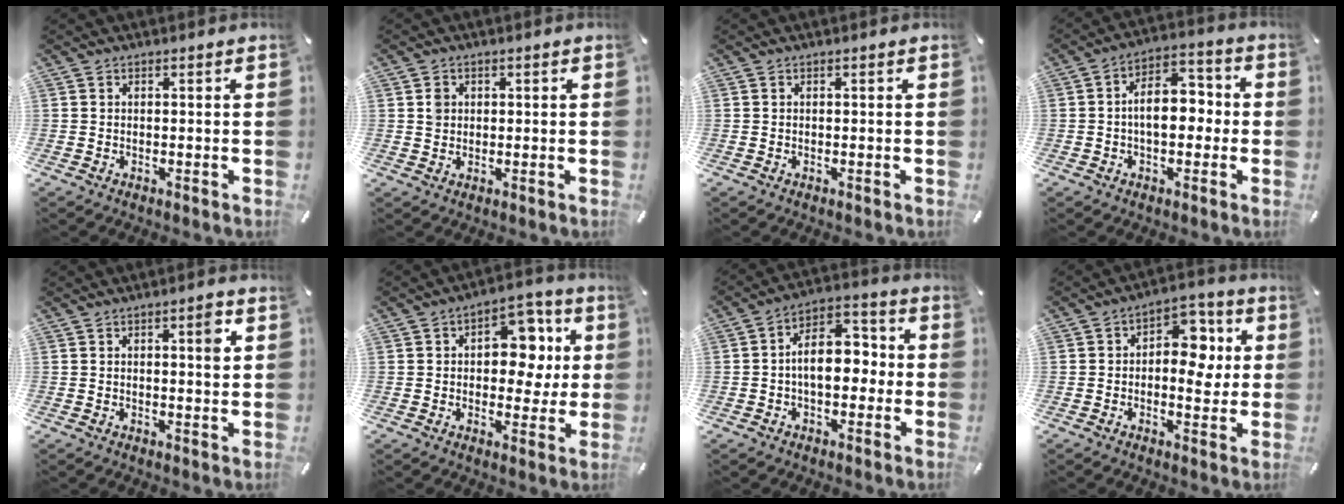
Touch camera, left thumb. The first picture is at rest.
{"total": 2.3, "force": [0.5, 2.2, 0.4], "torque": [-0.004, 0.003, 0.005]}
{"total": 0.0}
{"total": 9.5, "force": [-1.0, 6.0, 7.4], "torque": [-0.097, 0.013, -0.020]}
{"total": 4.4, "force": [1.4, 1.4, 3.9], "torque": [-0.041, -0.009, 0.013]}
{"total": 11.4, "force": [2.3, 8.2, 7.5], "torque": [-0.084, -0.016, 0.036]}
{"total": 10.8, "force": [-1.0, 6.8, 8.3], "torque": [-0.119, 0.006, -0.018]}
{"total": 10.3, "force": [0.8, 7.0, 7.5], "torque": [-0.087, -0.002, 0.010]}